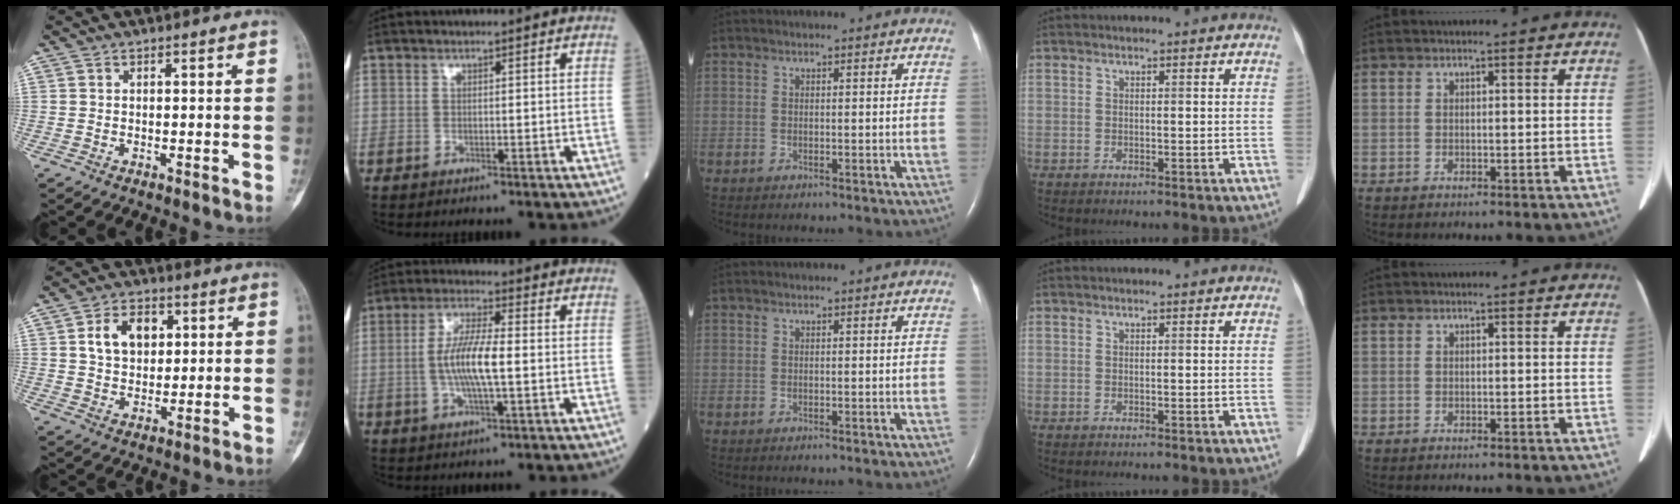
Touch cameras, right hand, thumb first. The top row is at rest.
{"thumb": {"total": 8.6, "force": [2.4, 6.1, 5.6], "torque": [-0.066, -0.003, 0.041]}, "index": {"total": 8.6, "force": [-0.6, 1.4, 8.5], "torque": [-0.170, 0.000, -0.014]}}